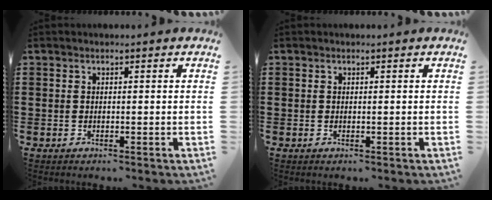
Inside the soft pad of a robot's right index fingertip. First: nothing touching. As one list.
[{"total": 0.0}]